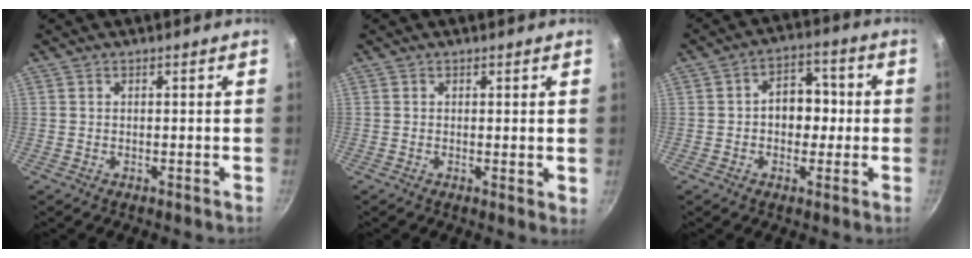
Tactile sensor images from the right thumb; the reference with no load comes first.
{"total": 1.5, "force": [0.4, 0.6, 1.4], "torque": [-0.018, -0.005, 0.003]}
{"total": 8.2, "force": [-0.2, 6.0, 5.6], "torque": [-0.031, 0.022, -0.010]}